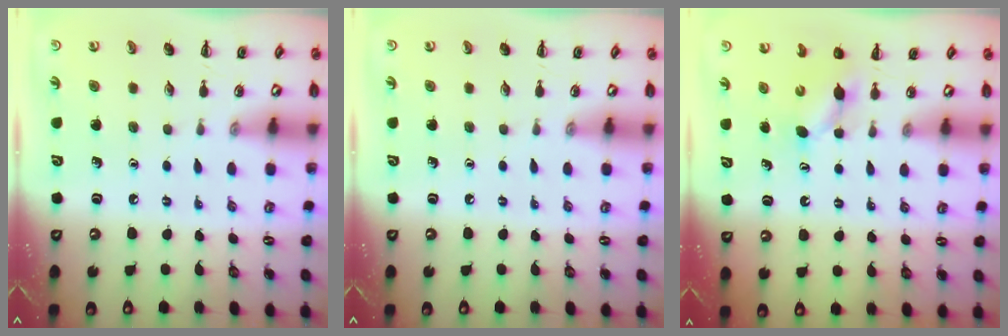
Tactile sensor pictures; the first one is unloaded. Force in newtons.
{"total": 0.0}
{"total": 4.0, "press": 3.8, "slide": 1.1}